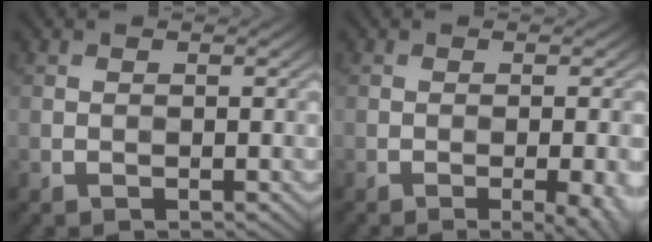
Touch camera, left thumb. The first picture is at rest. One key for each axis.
{"total": 4.2, "fx": -1.5, "fy": 1.0, "fz": 3.8, "tx": -0.049, "ty": 0.000, "tz": -0.016}